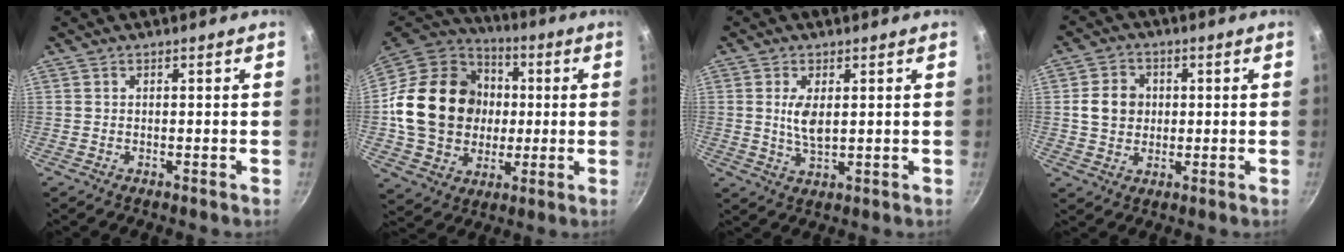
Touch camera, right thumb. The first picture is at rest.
{"total": 23.5, "force": [0.7, 19.6, 13.0], "torque": [-0.207, 0.026, 0.018]}
{"total": 4.9, "force": [1.0, 2.3, 4.2], "torque": [-0.079, -0.011, 0.022]}
{"total": 6.9, "force": [0.7, 5.9, 3.4], "torque": [-0.035, 0.008, 0.006]}